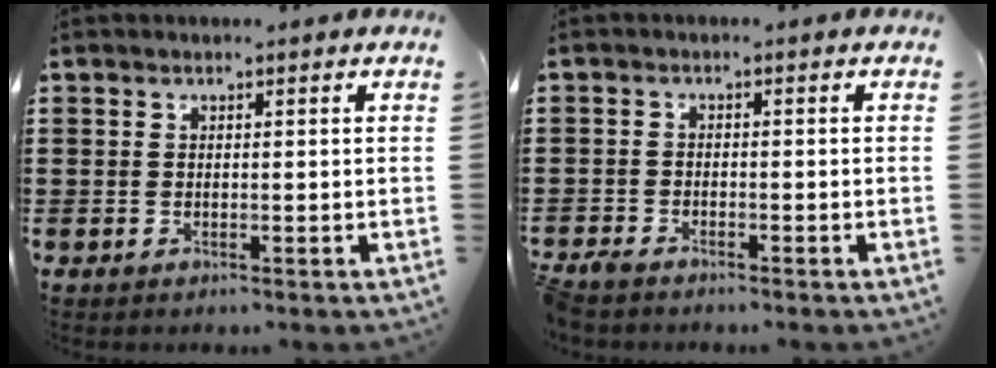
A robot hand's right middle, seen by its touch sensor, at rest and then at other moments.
{"total": 1.8, "force": [-1.7, 0.3, 0.3], "torque": [-0.024, -0.004, -0.040]}